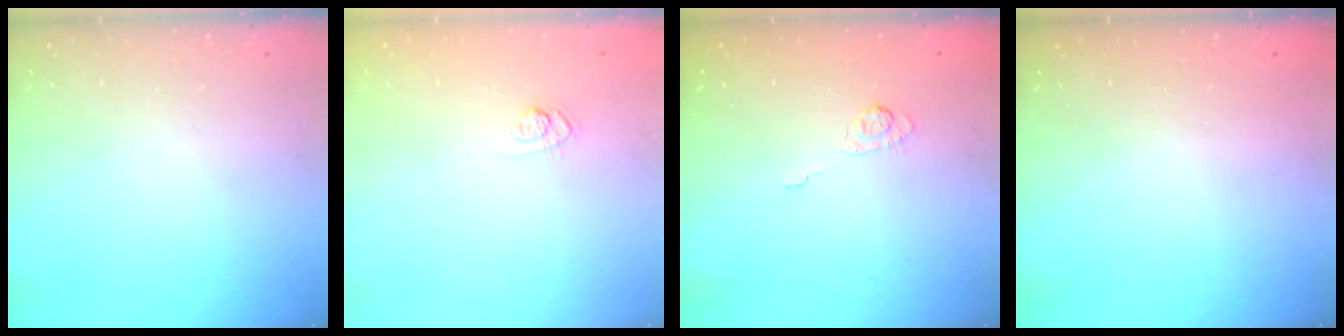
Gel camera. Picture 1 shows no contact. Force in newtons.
{"total": 4.8, "press": 4.5, "slide": 1.7}
{"total": 3.0, "press": 2.6, "slide": 1.6}
{"total": 2.4, "press": 2.3, "slide": 0.8}